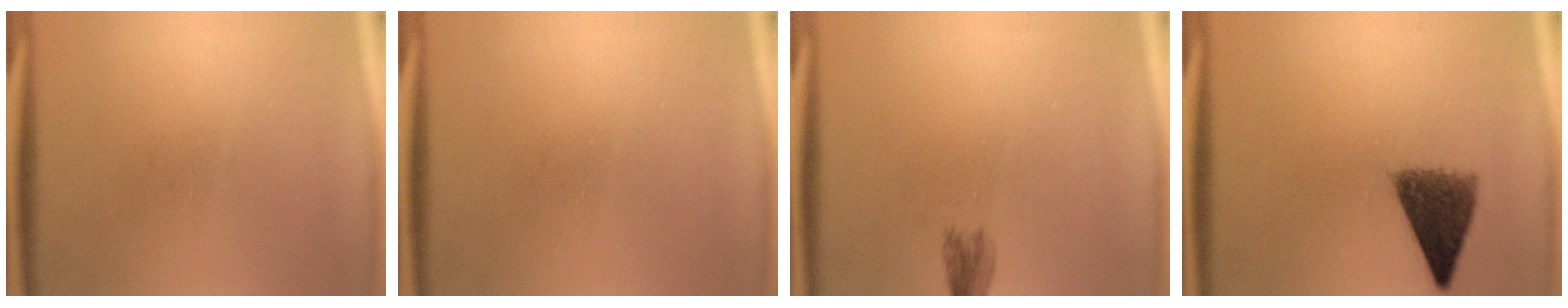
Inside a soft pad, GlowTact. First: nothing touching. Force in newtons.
{"total": 0.0}
{"total": 2.3}
{"total": 6.8}